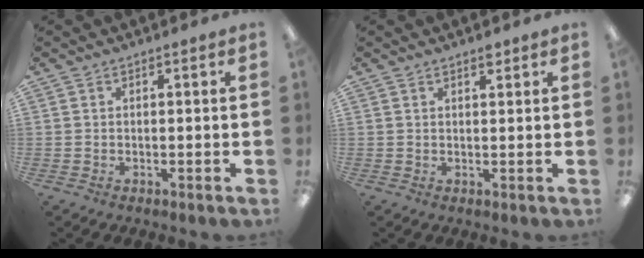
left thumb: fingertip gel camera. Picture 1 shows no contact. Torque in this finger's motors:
{"motor_torque": [-0.05, 0.02, -0.35, -0.06, 0.02]}